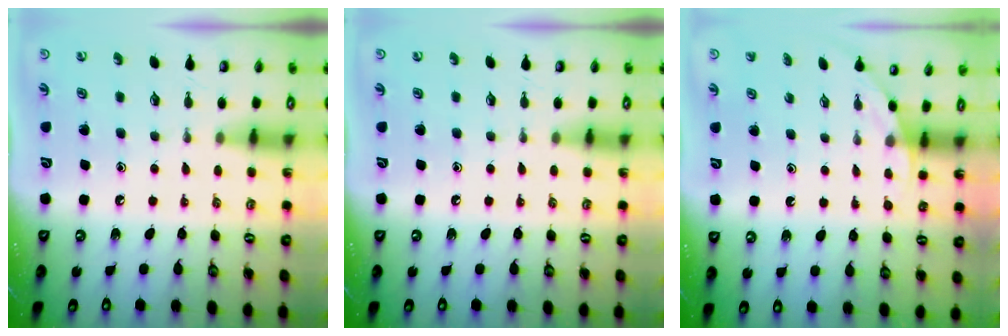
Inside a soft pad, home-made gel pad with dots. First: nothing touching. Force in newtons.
{"total": 0.0}
{"total": 2.6, "press": 2.6, "slide": 0.1}